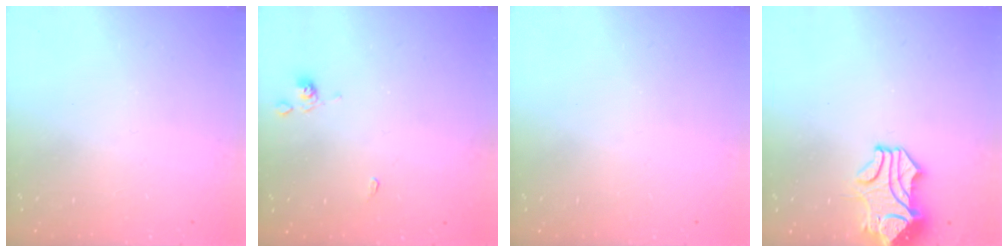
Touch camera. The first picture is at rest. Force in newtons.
{"total": 2.6, "press": 2.6, "slide": 0.6}
{"total": 0.0}
{"total": 2.0, "press": 1.6, "slide": 1.1}